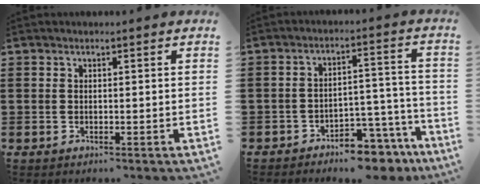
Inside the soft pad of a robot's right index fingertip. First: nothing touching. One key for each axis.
{"total": 5.4, "fx": -5.0, "fy": 1.3, "fz": 1.6, "tx": -0.027, "ty": 0.013, "tz": -0.096}